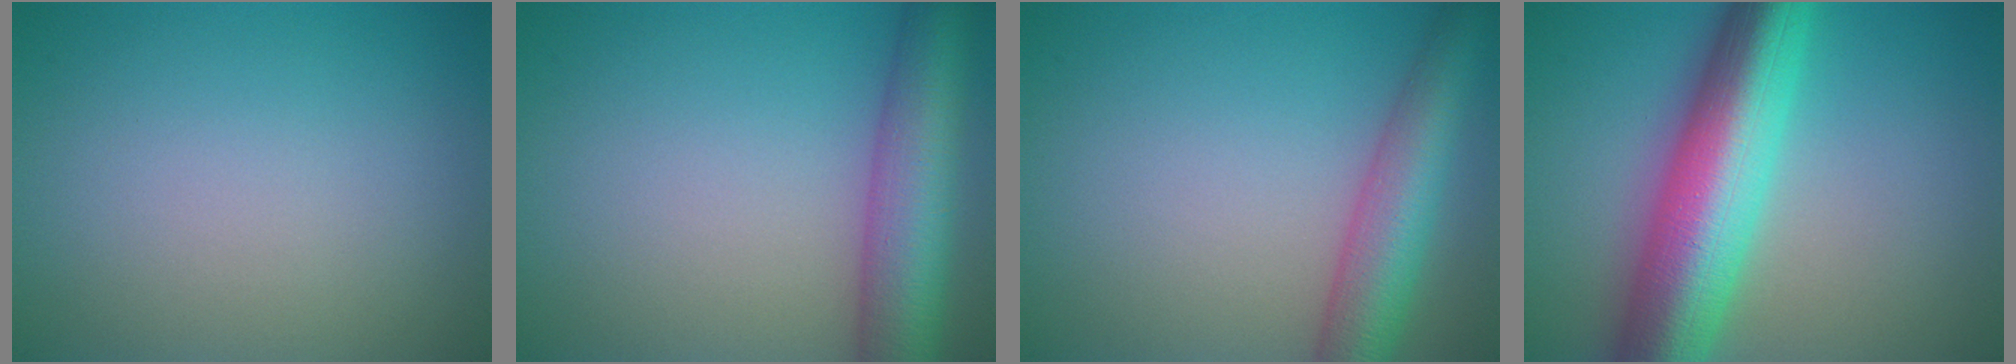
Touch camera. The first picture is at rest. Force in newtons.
{"total": 7.9, "press": 7.9, "slide": 0.4}
{"total": 6.2, "press": 6.2, "slide": 0.2}
{"total": 11.7, "press": 11.7, "slide": 0.3}